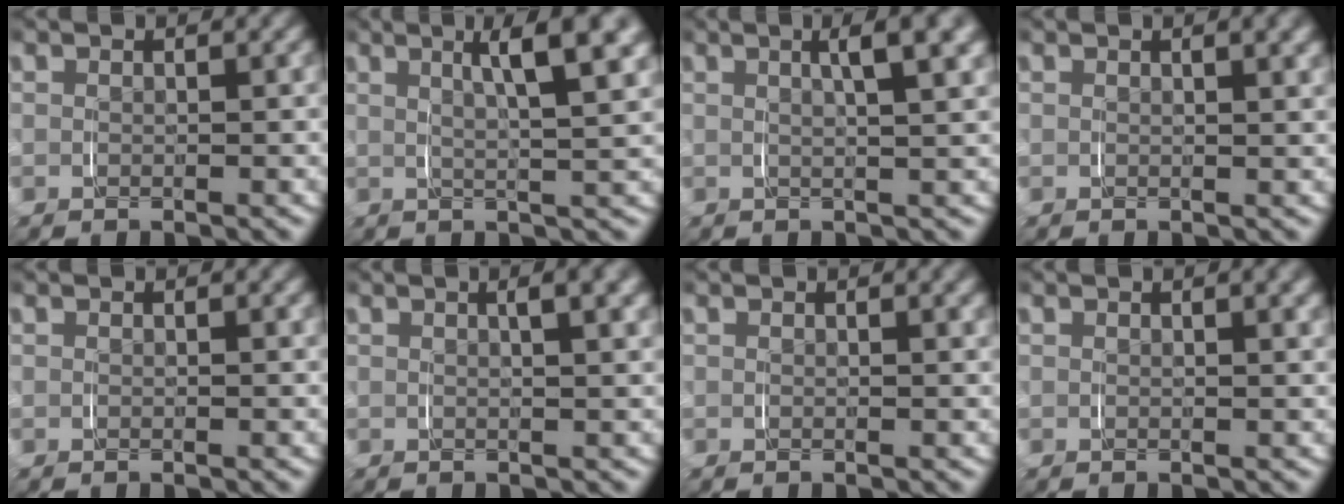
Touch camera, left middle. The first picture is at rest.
{"total": 4.4, "force": [2.8, -0.5, 3.3], "torque": [-0.034, 0.016, 0.039]}
{"total": 3.5, "force": [2.3, -0.4, 2.6], "torque": [-0.020, 0.018, 0.032]}
{"total": 1.5, "force": [1.1, -0.2, 0.9], "torque": [-0.006, 0.010, 0.016]}
{"total": 0.0}
{"total": 2.7, "force": [1.8, 0.1, 2.0], "torque": [-0.015, 0.017, 0.024]}
{"total": 0.6, "force": [0.5, -0.3, 0.2], "torque": [0.001, 0.003, 0.008]}
{"total": 1.2, "force": [0.9, -0.3, 0.7], "torque": [-0.005, 0.007, 0.014]}